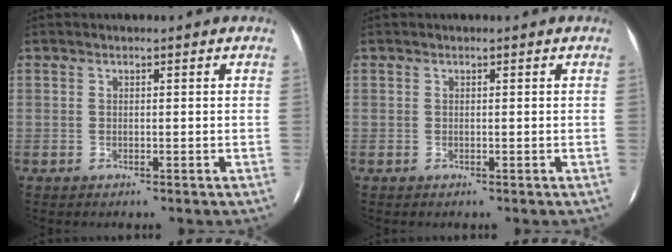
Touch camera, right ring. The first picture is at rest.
{"total": 0.0}